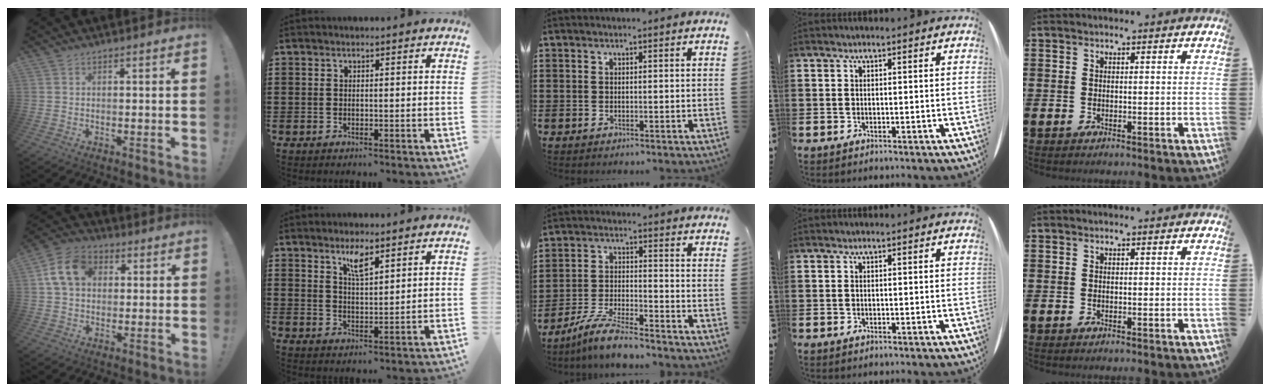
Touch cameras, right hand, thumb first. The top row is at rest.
{"thumb": {"total": 11.9, "force": [3.3, 9.0, 7.0], "torque": [-0.118, 0.008, 0.066]}, "index": {"total": 3.9, "force": [2.7, 0.9, 2.6], "torque": [-0.051, 0.001, 0.046]}, "middle": {"total": 6.5, "force": [-5.8, 0.4, 3.0], "torque": [-0.074, -0.007, -0.115]}}